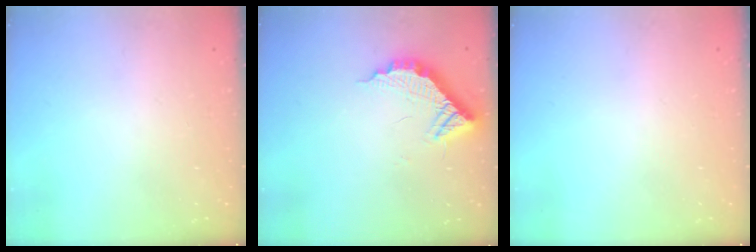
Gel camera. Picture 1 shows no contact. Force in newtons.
{"total": 11.5, "press": 11.4, "slide": 0.6}
{"total": 0.0}